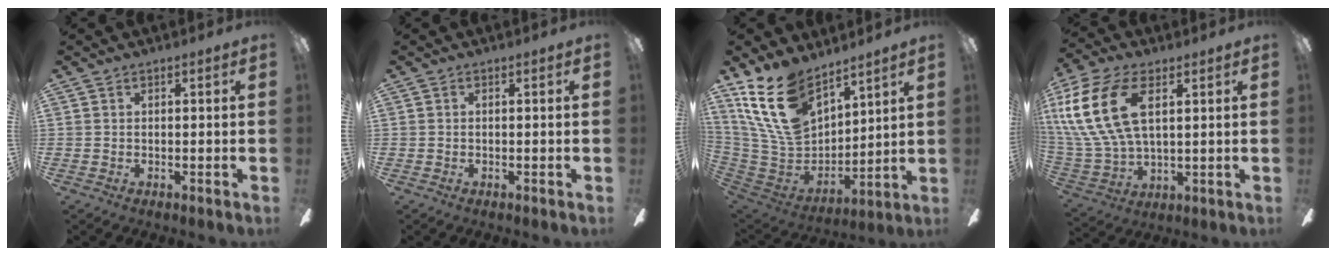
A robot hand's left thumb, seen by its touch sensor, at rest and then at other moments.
{"total": 0.0}
{"total": 19.5, "force": [12.0, 10.5, 11.1], "torque": [-0.254, -0.065, 0.224]}
{"total": 20.3, "force": [6.8, 11.5, 15.3], "torque": [-0.339, -0.004, 0.117]}